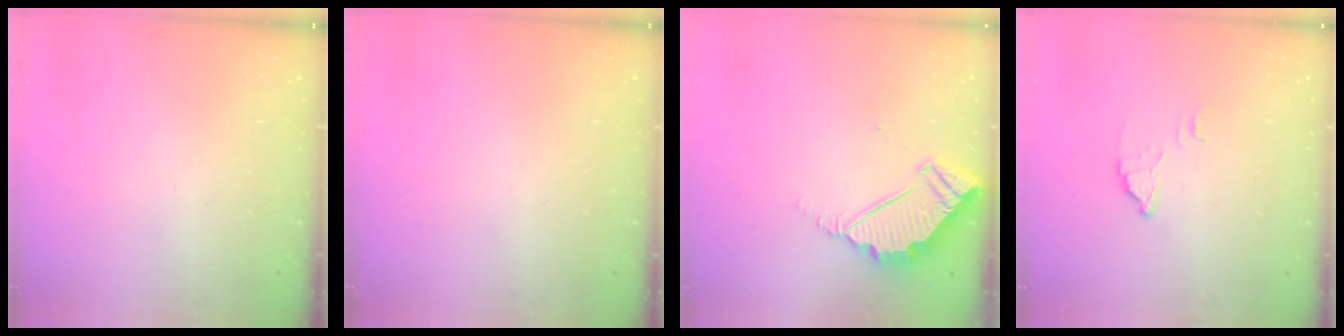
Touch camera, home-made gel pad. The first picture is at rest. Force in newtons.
{"total": 0.0}
{"total": 4.6, "press": 4.6, "slide": 0.1}
{"total": 2.1, "press": 2.1, "slide": 0.1}